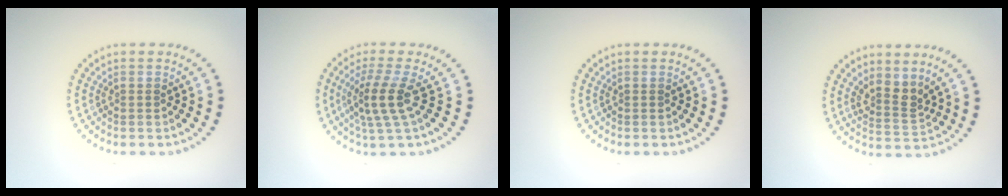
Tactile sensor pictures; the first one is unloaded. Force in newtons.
{"total": 3.5, "press": 2.6, "slide": 2.3}
{"total": 0.0}
{"total": 2.4, "press": 1.8, "slide": 1.6}